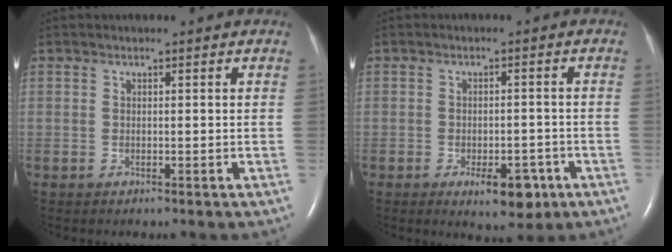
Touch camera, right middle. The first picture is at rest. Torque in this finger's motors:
{"motor_torque": [0.78, -0.45, 0.11, 0.03]}